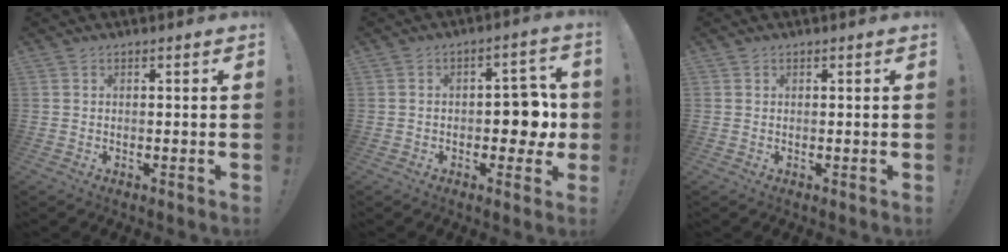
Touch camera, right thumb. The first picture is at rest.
{"total": 8.9, "force": [-1.3, 5.7, 6.7], "torque": [-0.079, 0.014, -0.020]}
{"total": 0.0}